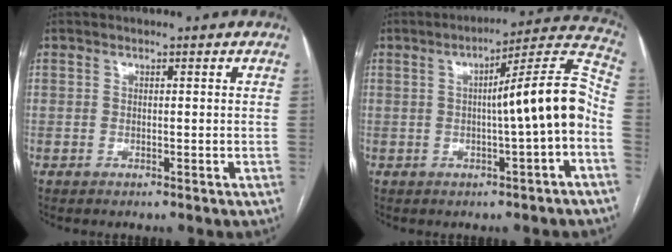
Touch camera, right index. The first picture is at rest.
{"total": 11.8, "force": [-1.5, -0.1, 11.7], "torque": [-0.161, 0.030, -0.024]}